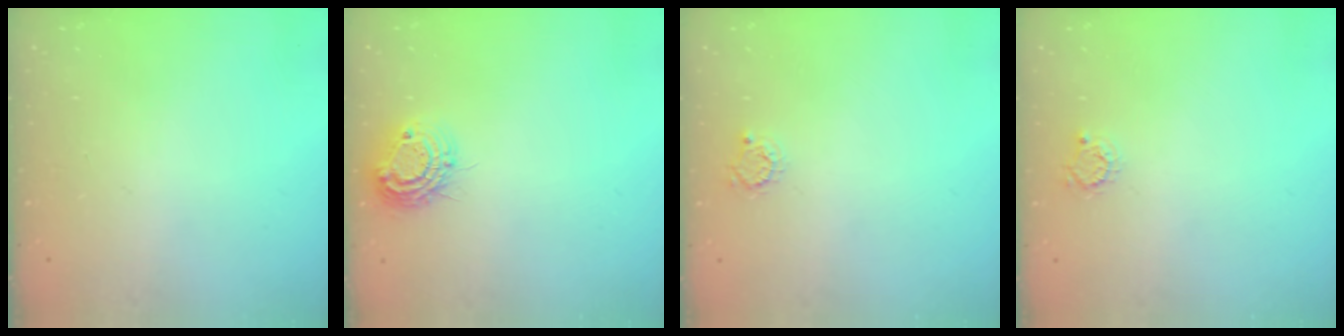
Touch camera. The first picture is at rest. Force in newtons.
{"total": 10.2, "press": 10.2, "slide": 0.8}
{"total": 2.7, "press": 2.7, "slide": 0.4}
{"total": 2.7, "press": 2.7, "slide": 0.4}